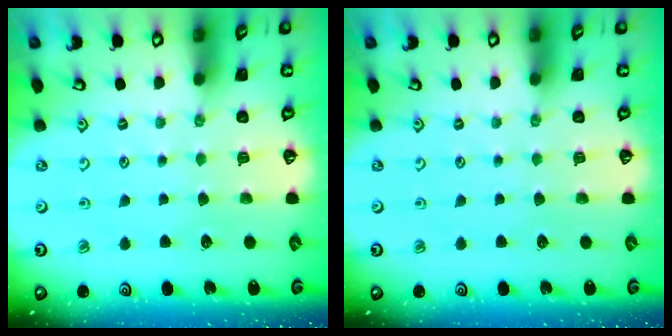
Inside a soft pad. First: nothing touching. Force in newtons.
{"total": 0.0}